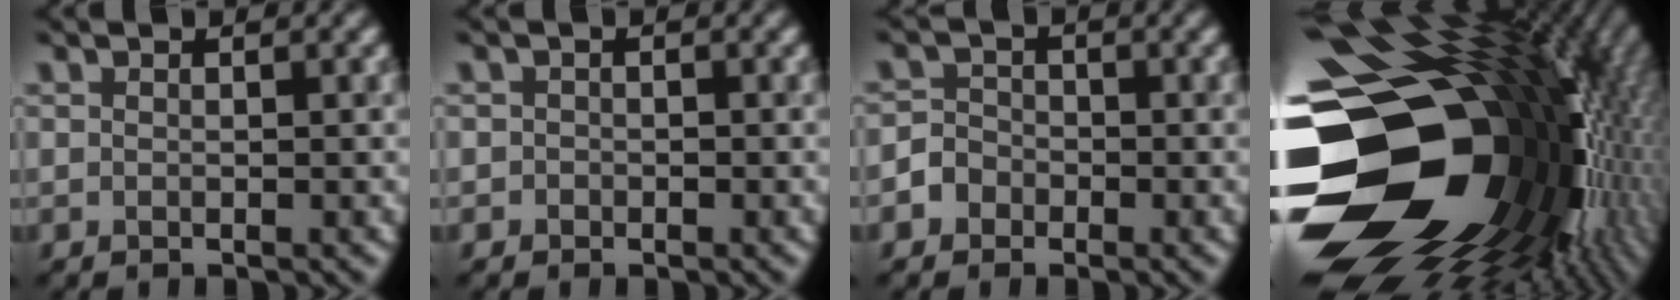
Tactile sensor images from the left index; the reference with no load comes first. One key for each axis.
{"total": 0.7, "fx": -0.3, "fy": 0.7, "fz": -0.1, "tx": 0.012, "ty": -0.004, "tz": -0.011}
{"total": 1.9, "fx": -1.2, "fy": 1.5, "fz": 0.1, "tx": 0.012, "ty": 0.005, "tz": -0.030}
{"total": 21.0, "fx": -1.6, "fy": 14.9, "fz": 14.7, "tx": -0.286, "ty": -0.043, "tz": -0.014}